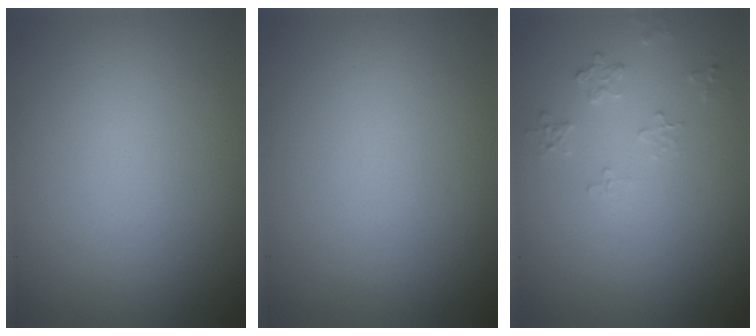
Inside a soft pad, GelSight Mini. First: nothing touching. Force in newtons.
{"total": 0.0}
{"total": 1.2, "press": 0.8, "slide": 0.9}